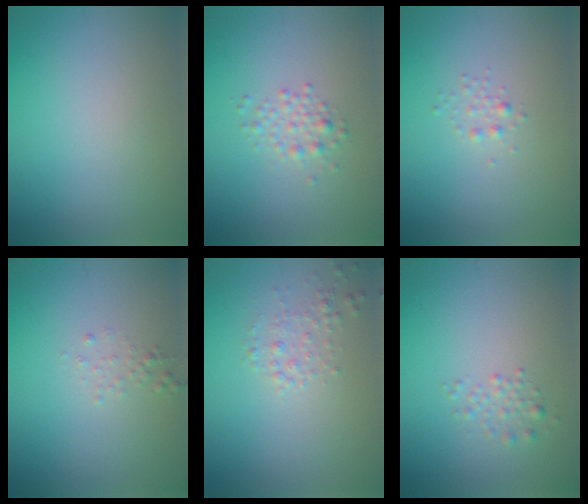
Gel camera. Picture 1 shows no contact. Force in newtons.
{"total": 1.6, "press": 1.6, "slide": 0.0}
{"total": 0.8, "press": 0.8, "slide": 0.0}
{"total": 0.8, "press": 0.8, "slide": 0.1}
{"total": 1.4, "press": 1.4, "slide": 0.1}
{"total": 1.2, "press": 1.1, "slide": 0.1}